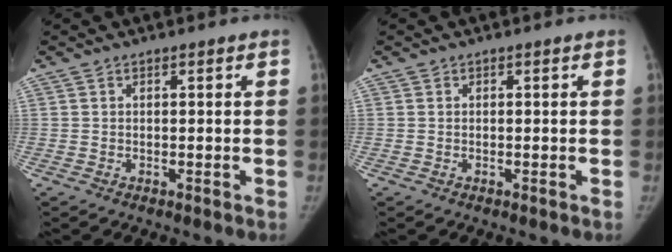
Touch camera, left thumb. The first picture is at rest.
{"total": 0.0}